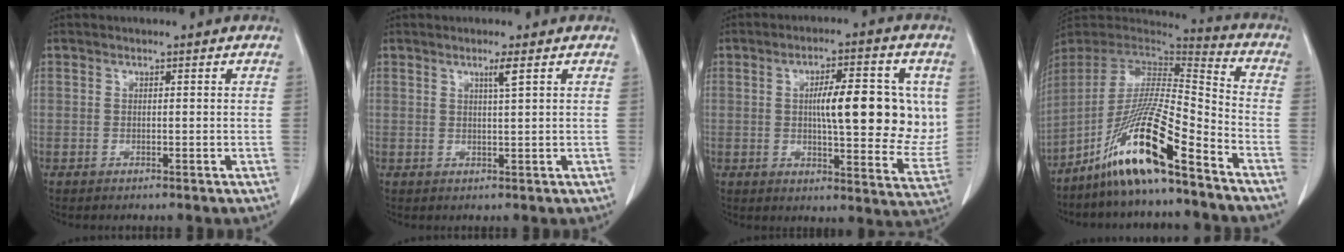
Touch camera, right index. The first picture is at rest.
{"total": 1.8, "force": [0.9, -0.5, 1.5], "torque": [-0.030, -0.005, 0.018]}
{"total": 15.3, "force": [2.4, 4.0, 14.6], "torque": [-0.195, 0.010, 0.038]}
{"total": 16.2, "force": [-10.6, 0.6, 12.2], "torque": [-0.239, -0.014, -0.198]}